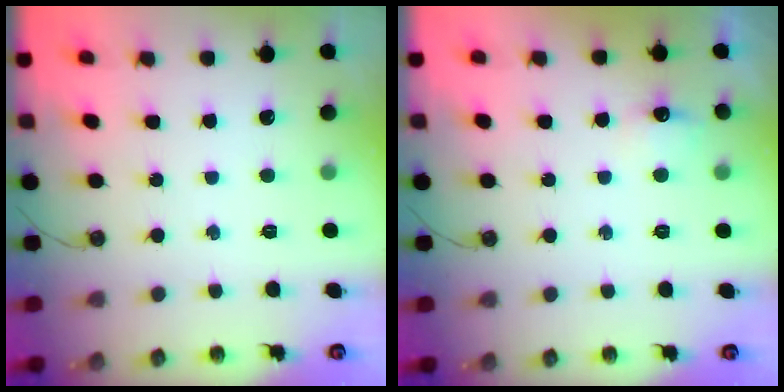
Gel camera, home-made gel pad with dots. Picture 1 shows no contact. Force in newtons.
{"total": 5.9, "press": 5.8, "slide": 1.0}